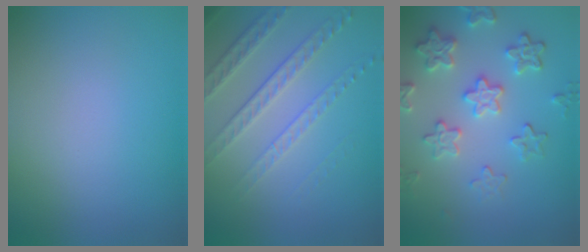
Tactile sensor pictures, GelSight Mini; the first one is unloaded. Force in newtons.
{"total": 3.5, "press": 3.1, "slide": 1.7}
{"total": 4.8, "press": 4.1, "slide": 2.6}